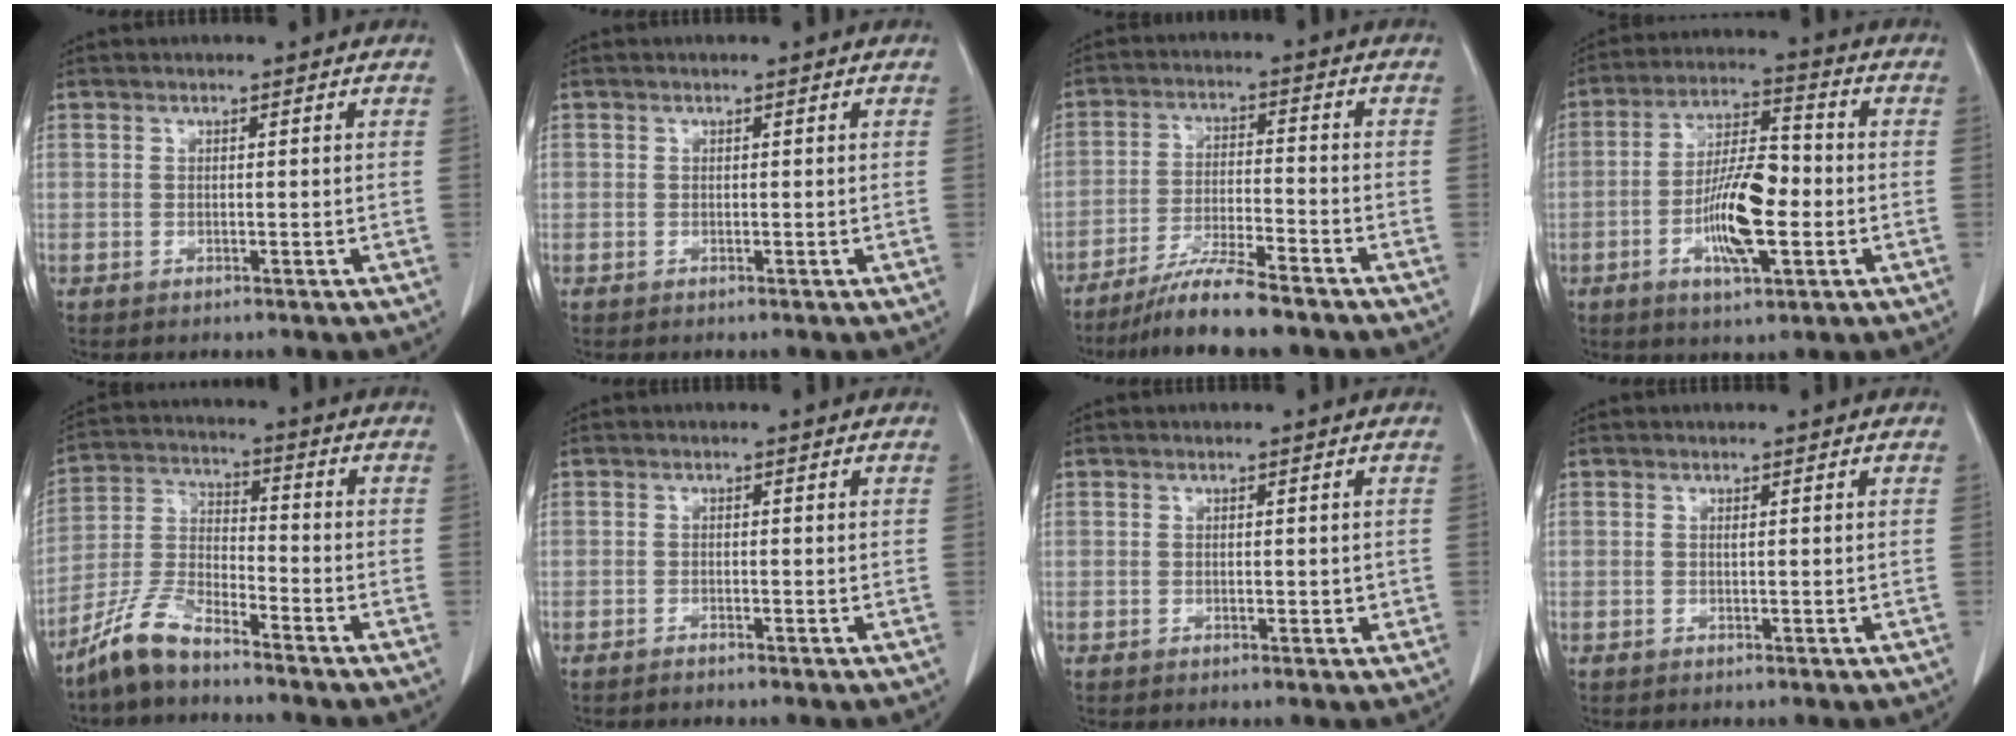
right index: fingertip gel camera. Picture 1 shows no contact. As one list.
[{"total": 0.0}, {"total": 8.2, "force": [-6.9, 0.0, 4.5], "torque": [-0.082, -0.022, -0.124]}, {"total": 11.4, "force": [-2.6, 3.0, 10.7], "torque": [-0.207, 0.004, -0.044]}, {"total": 8.3, "force": [-6.9, 2.1, 4.1], "torque": [-0.097, -0.001, -0.143]}, {"total": 0.7, "force": [-0.7, 0.0, 0.2], "torque": [-0.006, 0.000, -0.013]}, {"total": 1.3, "force": [-0.1, 0.7, 1.1], "torque": [-0.015, 0.000, 0.000]}, {"total": 0.0}]